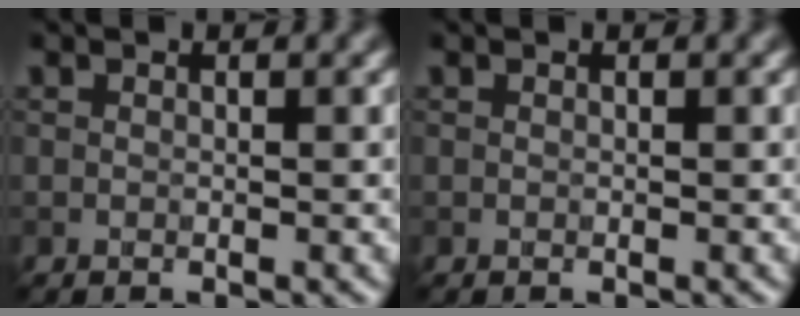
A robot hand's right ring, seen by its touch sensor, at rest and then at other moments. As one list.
[{"total": 0.0}]